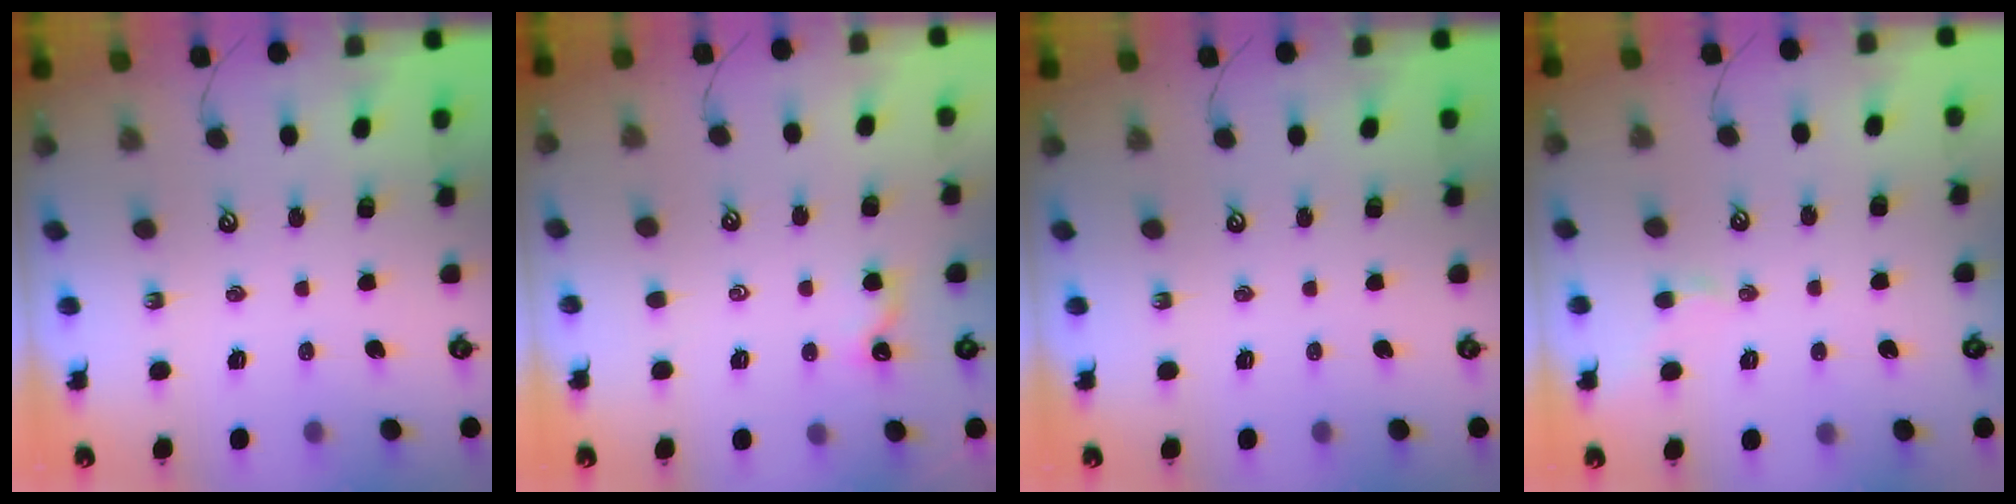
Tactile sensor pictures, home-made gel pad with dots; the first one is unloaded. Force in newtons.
{"total": 2.1, "press": 2.1, "slide": 0.3}
{"total": 0.0}
{"total": 0.8, "press": 0.7, "slide": 0.5}